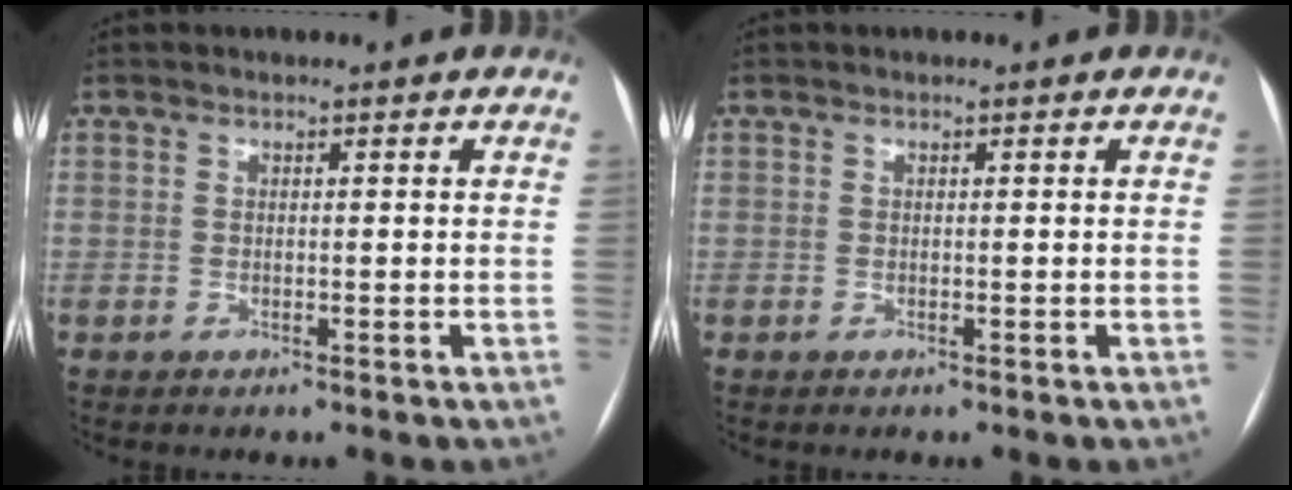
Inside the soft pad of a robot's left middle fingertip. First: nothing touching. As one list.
[{"total": 0.0}]